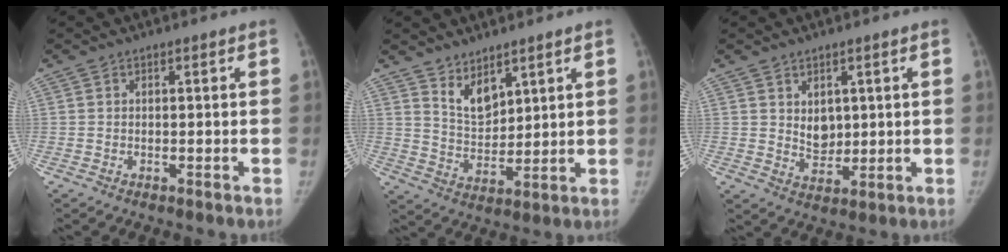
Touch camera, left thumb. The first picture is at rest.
{"total": 6.5, "force": [4.5, 3.2, 3.5], "torque": [-0.039, -0.044, 0.092]}
{"total": 4.8, "force": [1.4, 3.6, 2.9], "torque": [-0.026, -0.016, 0.034]}